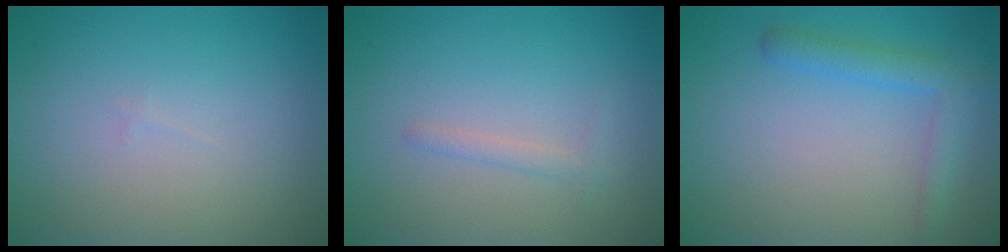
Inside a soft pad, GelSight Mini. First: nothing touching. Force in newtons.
{"total": 1.0, "press": 1.0, "slide": 0.0}
{"total": 2.6, "press": 2.6, "slide": 0.1}